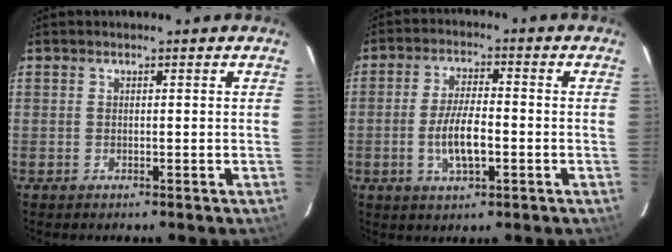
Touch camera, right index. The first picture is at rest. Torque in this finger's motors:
{"motor_torque": [0.22, -0.14, 0.36, 0.07]}